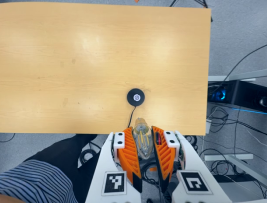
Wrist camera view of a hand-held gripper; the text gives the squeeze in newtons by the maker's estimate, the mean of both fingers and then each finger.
{"total": 20.3, "left": 24.7, "right": 15.8}